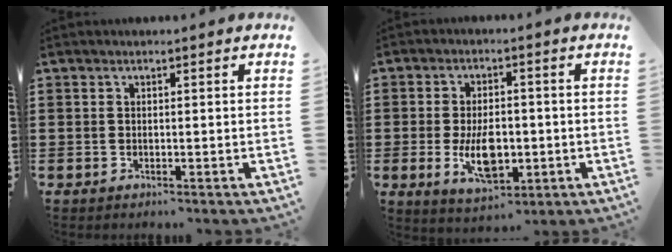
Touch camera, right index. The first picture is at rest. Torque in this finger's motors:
{"motor_torque": [2.14, 0.00, 1.04, 0.21]}